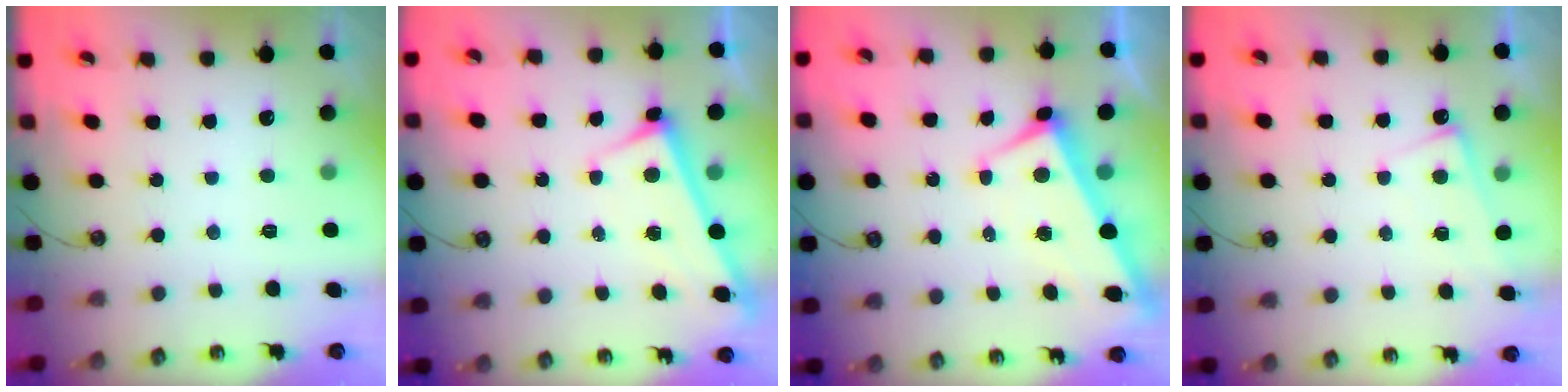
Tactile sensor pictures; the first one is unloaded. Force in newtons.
{"total": 3.1, "press": 3.1, "slide": 0.1}
{"total": 2.7, "press": 2.5, "slide": 0.9}
{"total": 1.3, "press": 1.2, "slide": 0.4}